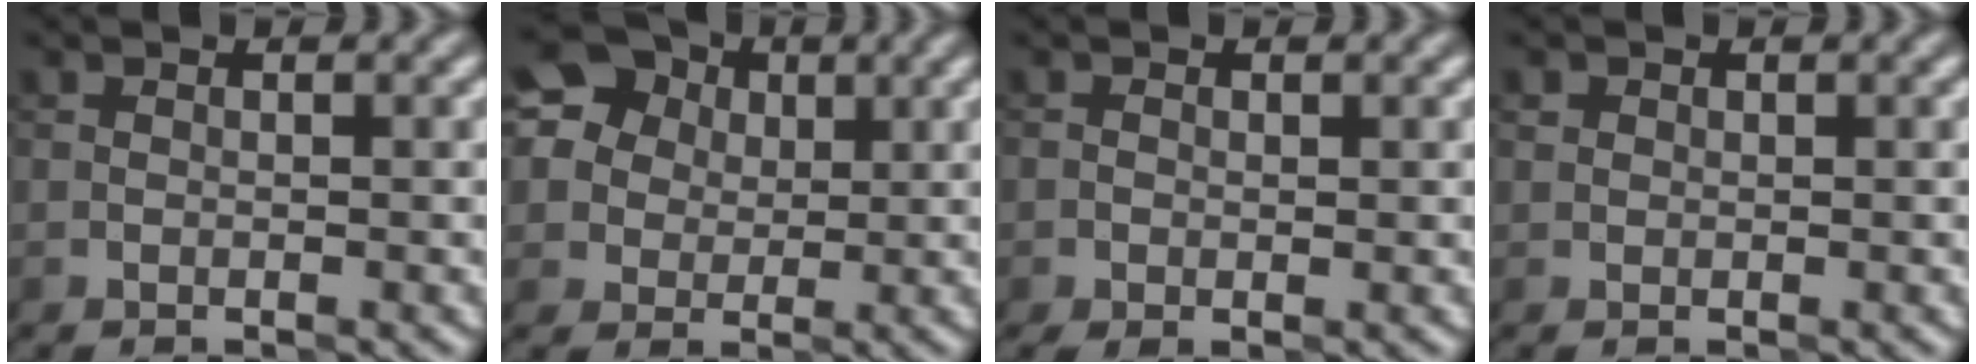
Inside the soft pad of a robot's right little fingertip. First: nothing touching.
{"total": 12.4, "force": [5.3, 10.3, 4.6], "torque": [-0.118, 0.037, 0.084]}
{"total": 1.4, "force": [-0.2, 0.9, 1.1], "torque": [-0.020, -0.001, -0.001]}
{"total": 0.7, "force": [0.3, 0.6, 0.0], "torque": [0.003, 0.001, 0.001]}